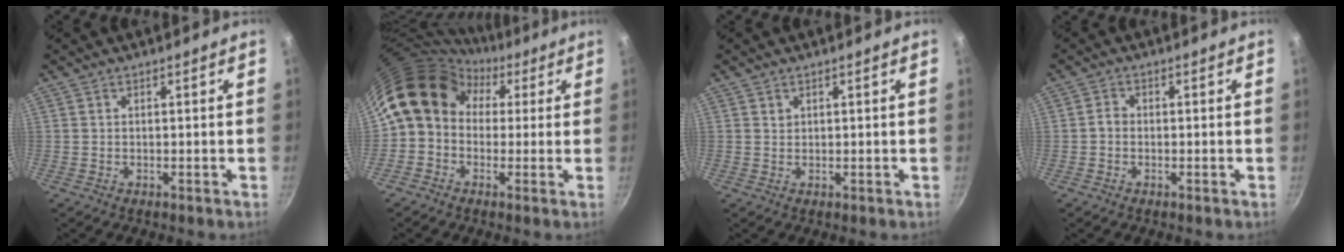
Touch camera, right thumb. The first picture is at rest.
{"total": 12.2, "force": [2.7, 10.0, 6.6], "torque": [-0.085, 0.027, 0.022]}
{"total": 0.8, "force": [0.5, 0.6, 0.2], "torque": [-0.001, 0.000, 0.009]}
{"total": 1.6, "force": [-0.5, 1.3, 0.8], "torque": [-0.012, 0.011, -0.010]}